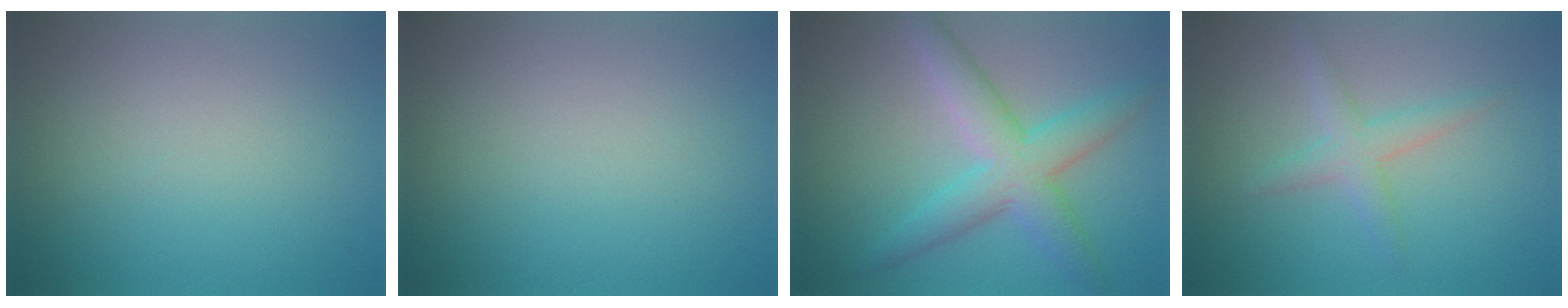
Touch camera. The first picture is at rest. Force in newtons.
{"total": 0.0}
{"total": 5.6, "press": 5.6, "slide": 0.2}
{"total": 2.4, "press": 2.4, "slide": 0.0}